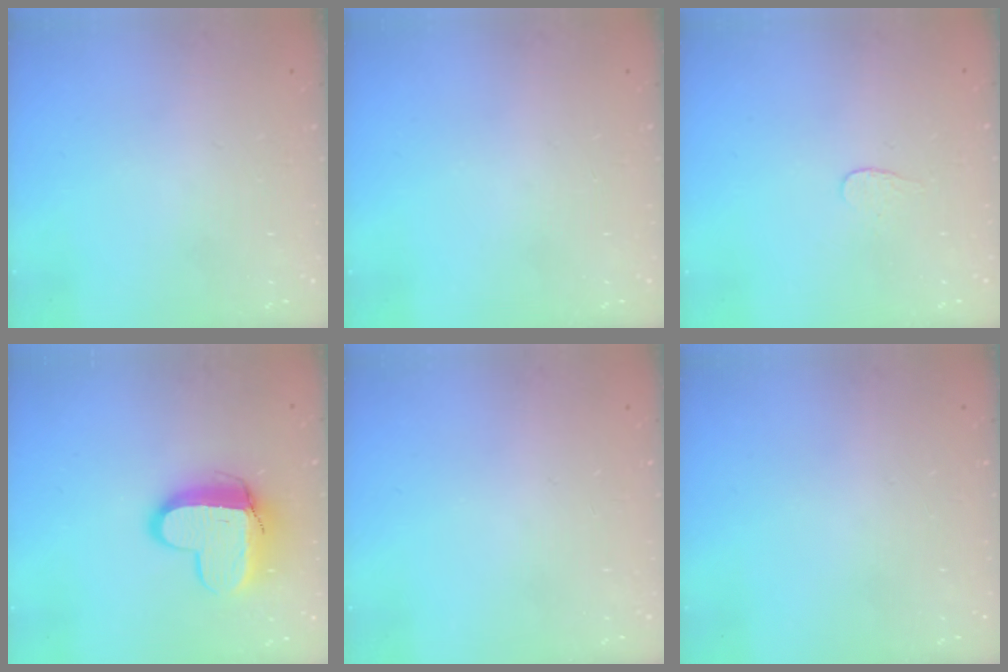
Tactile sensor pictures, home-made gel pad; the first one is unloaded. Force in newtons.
{"total": 0.0}
{"total": 2.7, "press": 2.7, "slide": 0.3}
{"total": 12.7, "press": 12.7, "slide": 1.1}
{"total": 0.0}
{"total": 0.0}